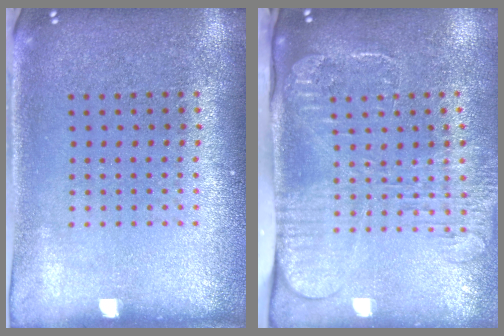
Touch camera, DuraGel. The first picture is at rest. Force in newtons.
{"total": 2.6, "press": 2.1, "slide": 1.6}